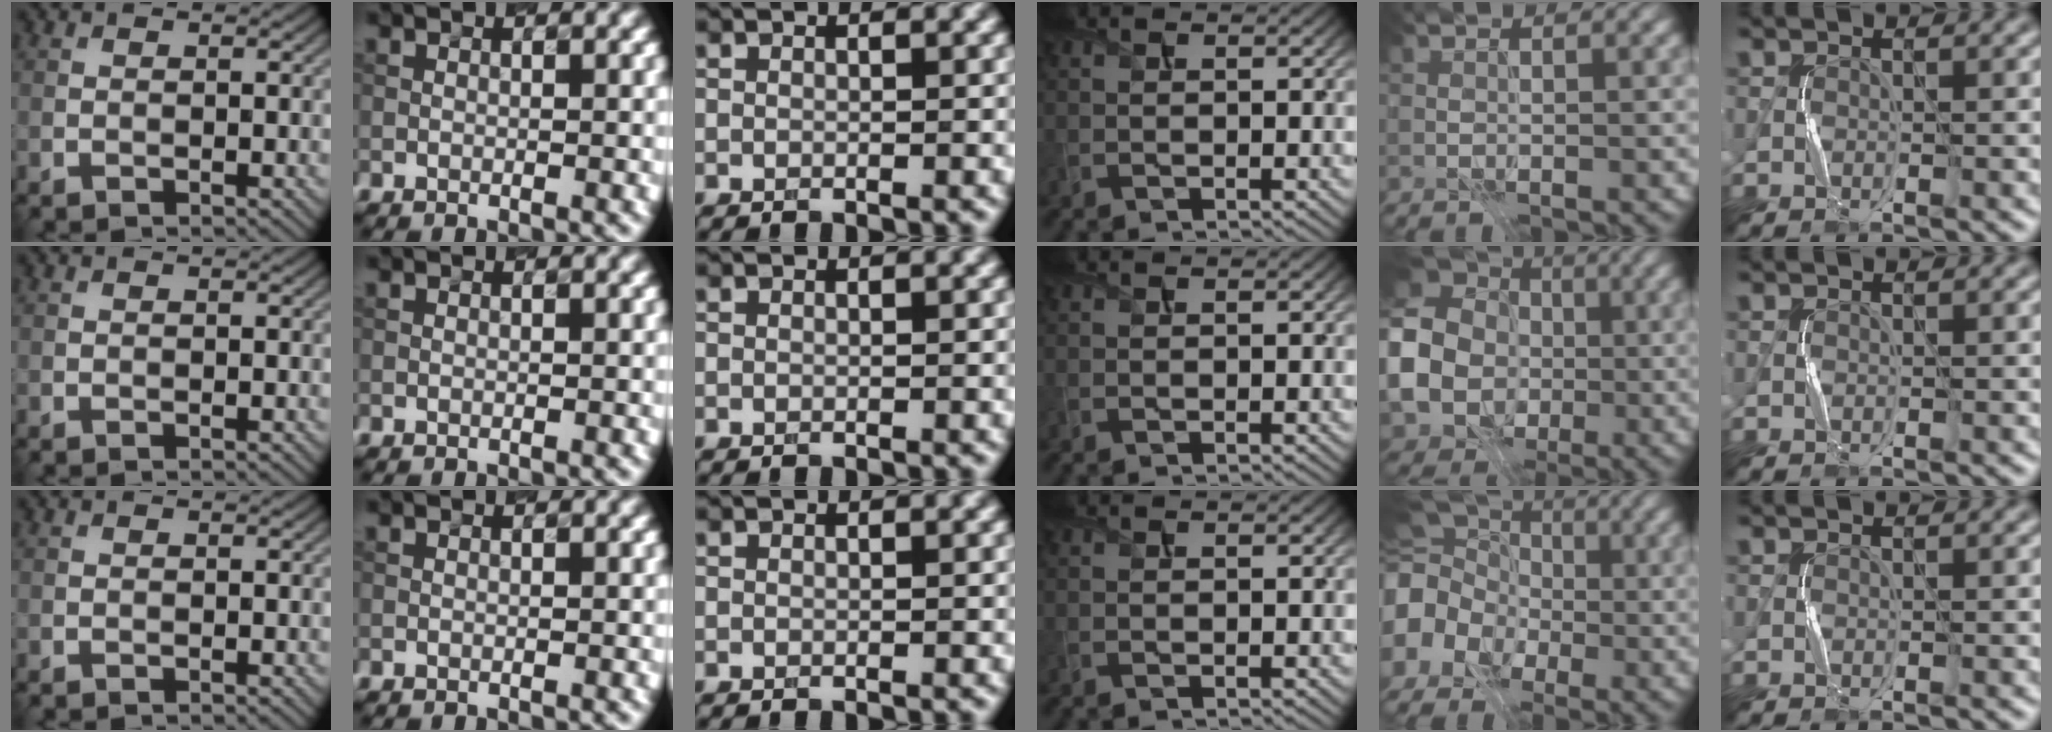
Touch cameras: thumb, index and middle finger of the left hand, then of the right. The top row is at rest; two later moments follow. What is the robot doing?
{"motion": "press", "object": "toy piano key"}